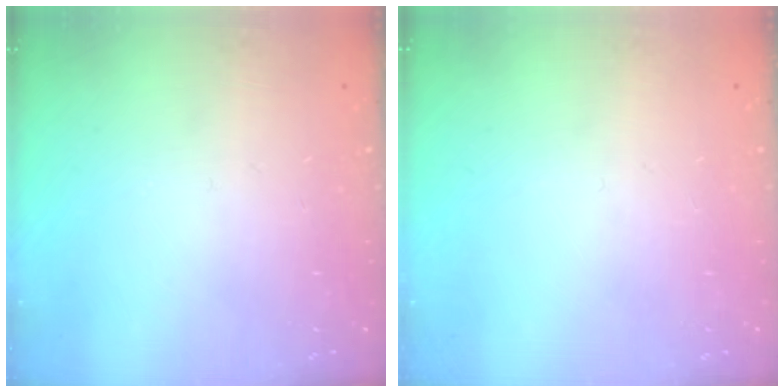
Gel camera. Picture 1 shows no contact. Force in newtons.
{"total": 0.0}